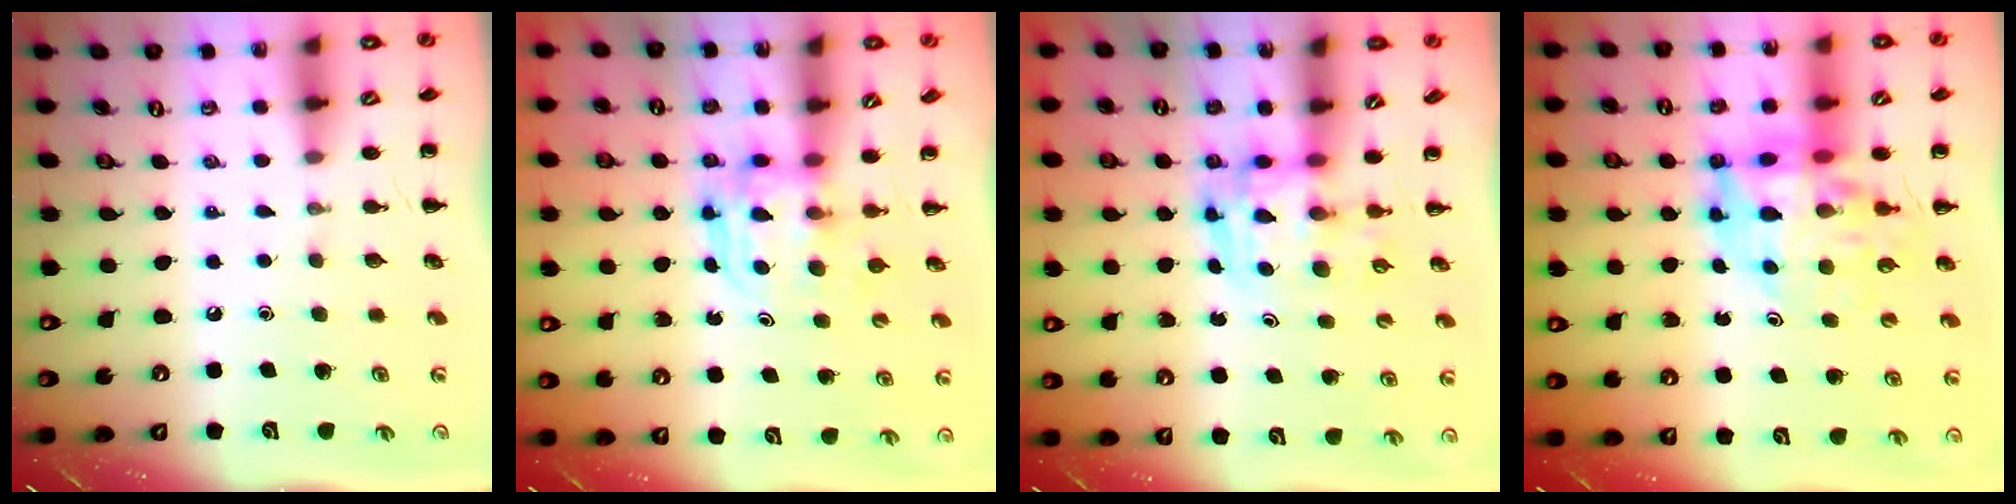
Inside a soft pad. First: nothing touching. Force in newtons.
{"total": 3.6, "press": 3.6, "slide": 0.2}
{"total": 3.7, "press": 3.6, "slide": 0.7}
{"total": 13.5, "press": 13.0, "slide": 3.8}